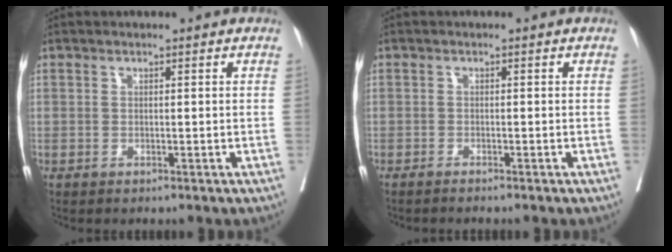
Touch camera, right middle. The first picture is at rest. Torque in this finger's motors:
{"motor_torque": [0.57, -0.74, 0.06, 0.00]}